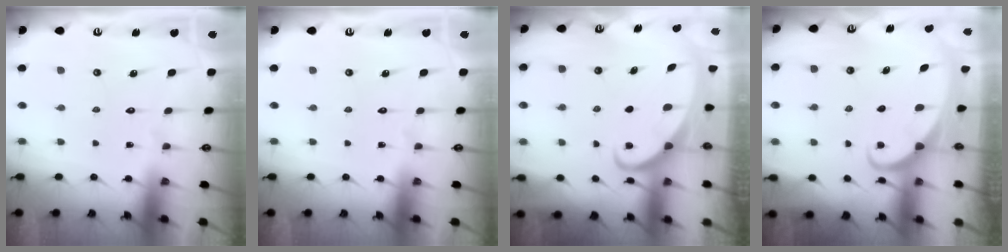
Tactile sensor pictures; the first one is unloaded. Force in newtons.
{"total": 0.0}
{"total": 1.9, "press": 1.9, "slide": 0.3}
{"total": 2.1, "press": 2.1, "slide": 0.3}